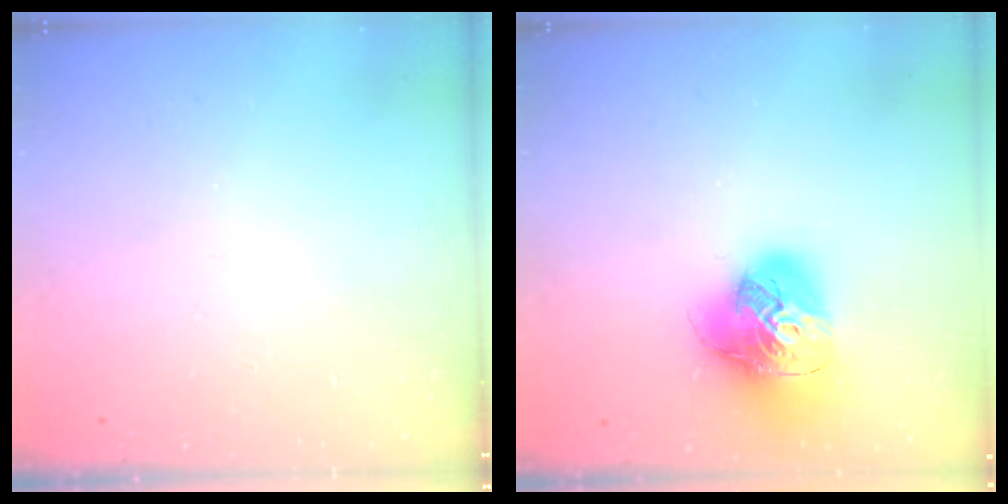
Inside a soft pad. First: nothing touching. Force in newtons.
{"total": 18.2, "press": 18.0, "slide": 2.2}